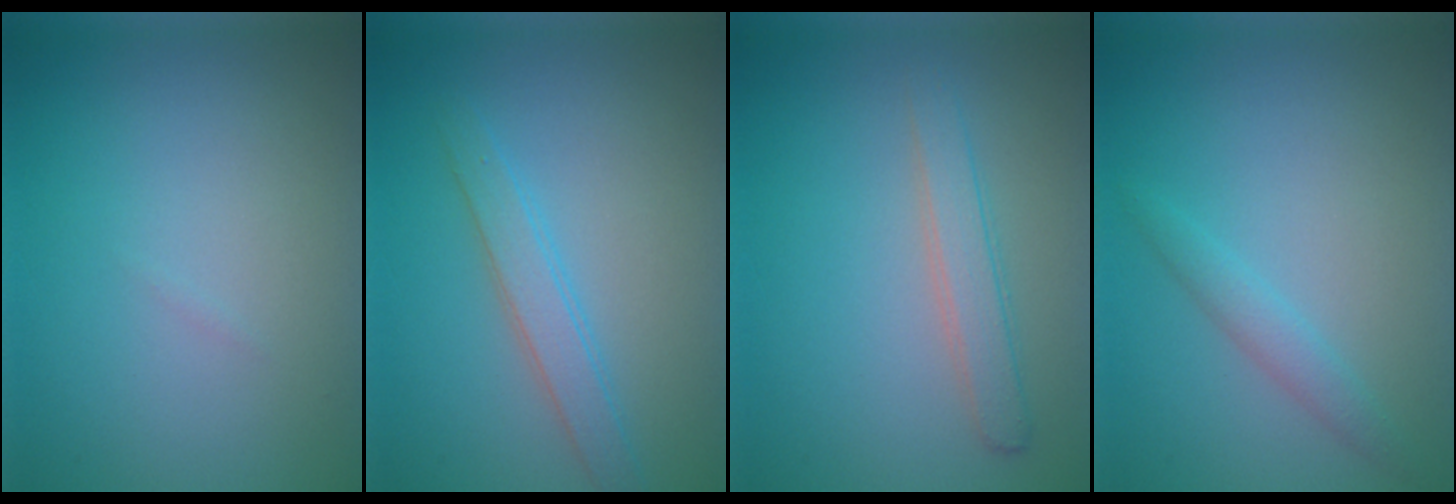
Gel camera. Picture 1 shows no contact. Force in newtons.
{"total": 2.5, "press": 2.5, "slide": 0.2}
{"total": 2.2, "press": 2.2, "slide": 0.1}
{"total": 1.7, "press": 1.7, "slide": 0.1}